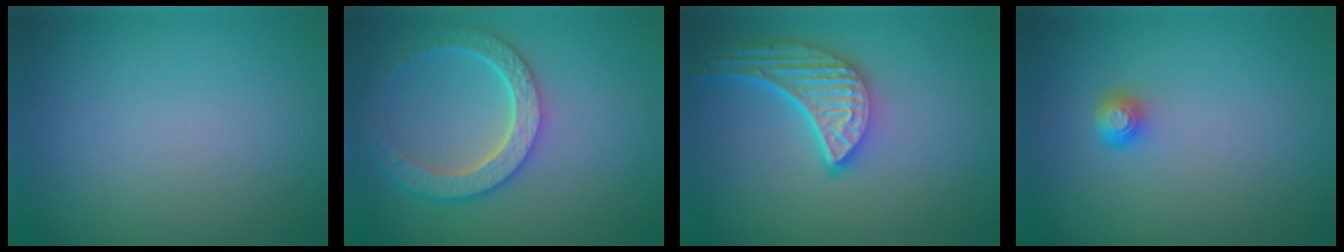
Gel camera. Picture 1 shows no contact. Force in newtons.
{"total": 5.9, "press": 4.5, "slide": 3.8}
{"total": 5.4, "press": 4.3, "slide": 3.4}
{"total": 1.5, "press": 1.2, "slide": 0.9}